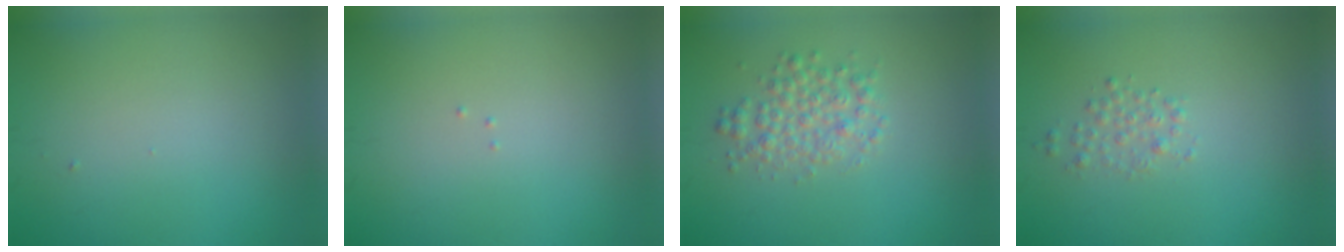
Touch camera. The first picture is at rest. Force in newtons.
{"total": 0.0}
{"total": 2.8, "press": 2.8, "slide": 0.1}
{"total": 1.3, "press": 1.3, "slide": 0.0}